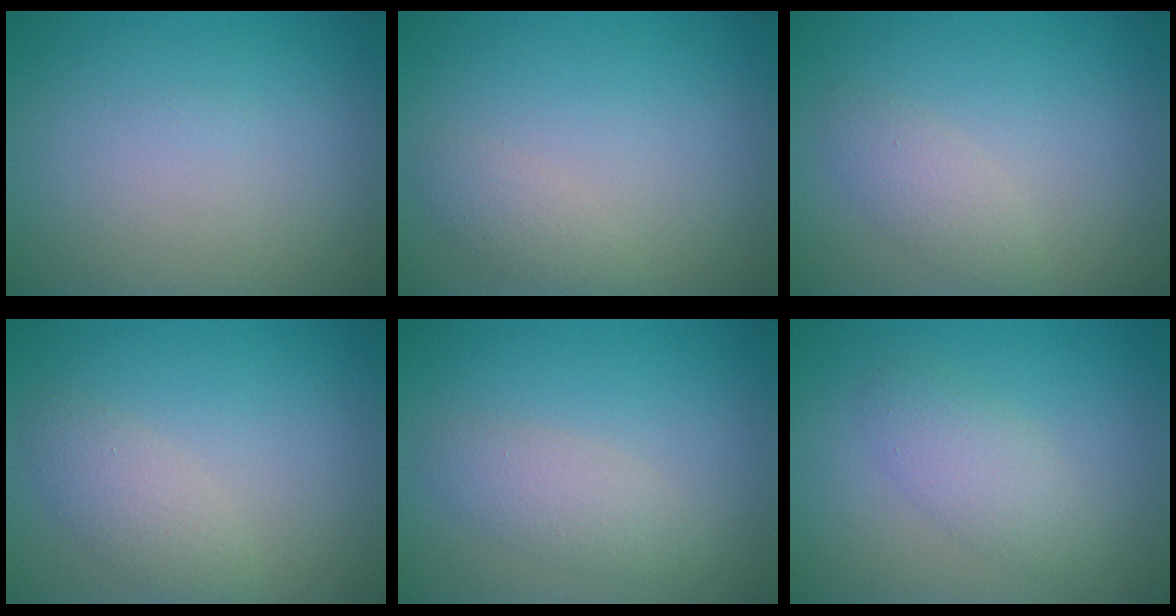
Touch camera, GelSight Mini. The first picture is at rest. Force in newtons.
{"total": 1.4, "press": 1.4, "slide": 0.1}
{"total": 1.9, "press": 1.9, "slide": 0.0}
{"total": 3.4, "press": 3.4, "slide": 0.2}
{"total": 2.4, "press": 2.4, "slide": 0.1}
{"total": 2.8, "press": 2.8, "slide": 0.0}